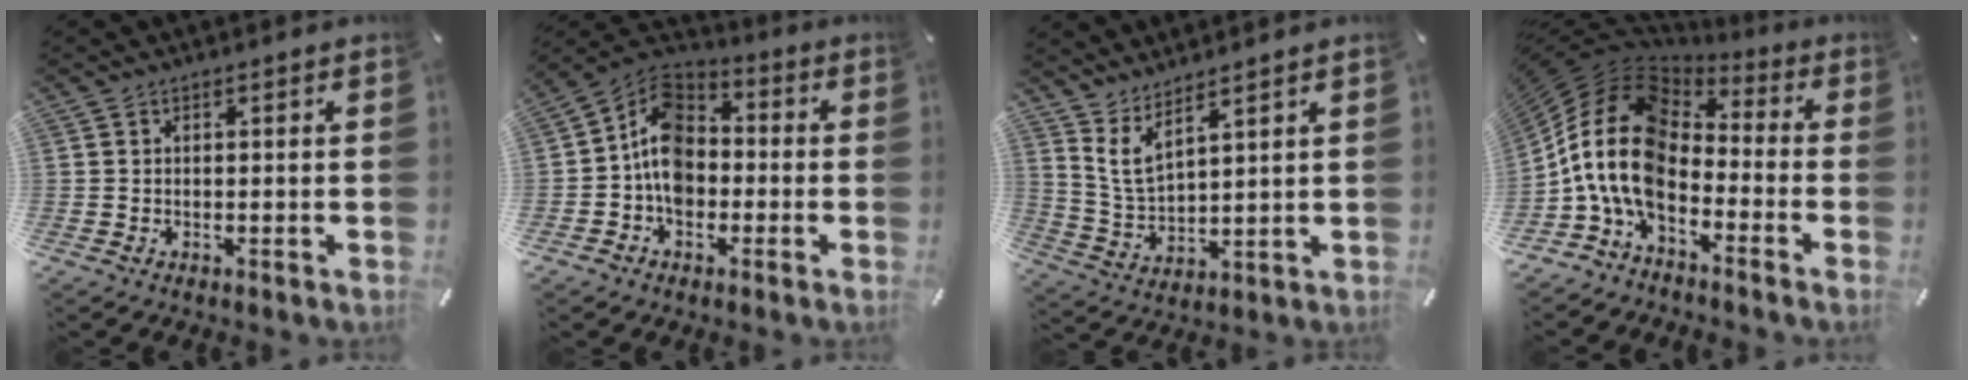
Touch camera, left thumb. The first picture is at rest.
{"total": 10.0, "force": [-2.4, 8.1, 5.3], "torque": [-0.119, 0.017, -0.051]}
{"total": 6.1, "force": [5.0, 2.0, 3.0], "torque": [-0.087, -0.024, 0.090]}
{"total": 15.1, "force": [-4.7, 9.7, 10.6], "torque": [-0.255, 0.005, -0.097]}